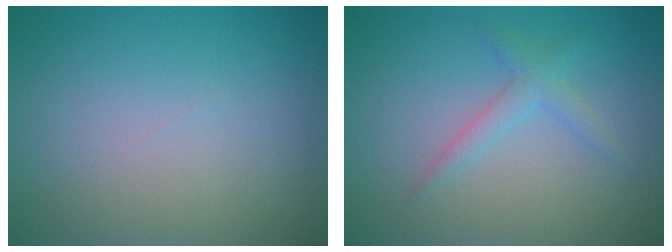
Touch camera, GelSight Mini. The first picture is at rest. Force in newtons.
{"total": 1.9, "press": 1.9, "slide": 0.0}